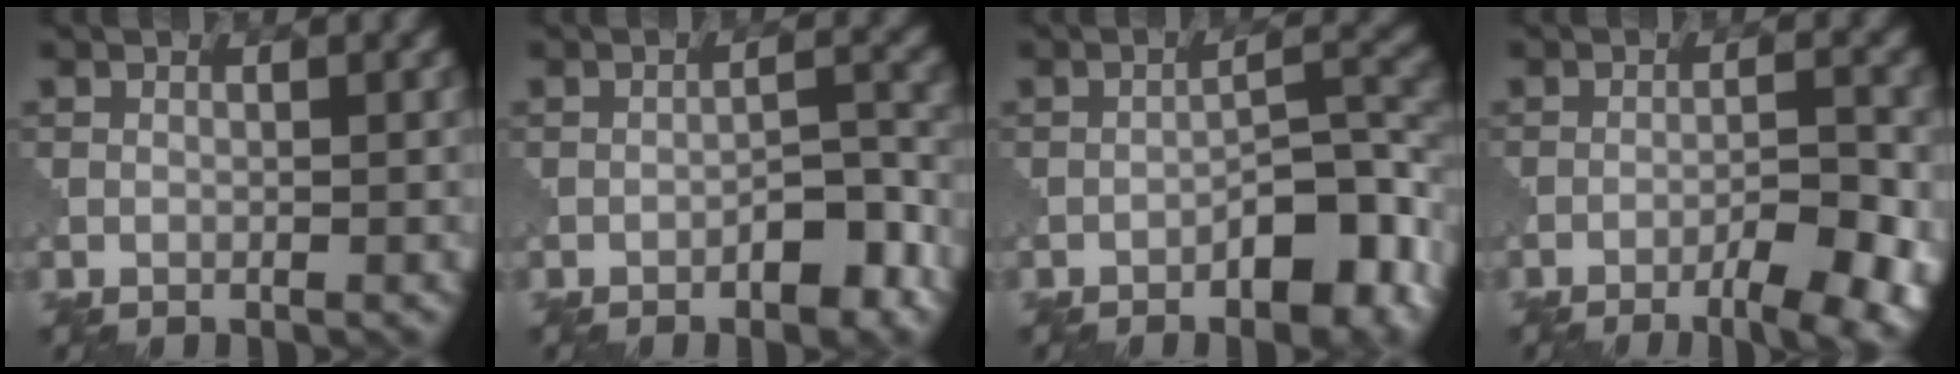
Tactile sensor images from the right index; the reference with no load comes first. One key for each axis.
{"total": 3.7, "fx": -2.2, "fy": 1.3, "fz": 2.8, "tx": -0.035, "ty": 0.010, "tz": -0.033}
{"total": 6.4, "fx": -3.5, "fy": 2.3, "fz": 4.9, "tx": -0.063, "ty": 0.018, "tz": -0.054}
{"total": 9.2, "fx": -6.1, "fy": 2.9, "fz": 6.2, "tx": -0.070, "ty": 0.006, "tz": -0.060}